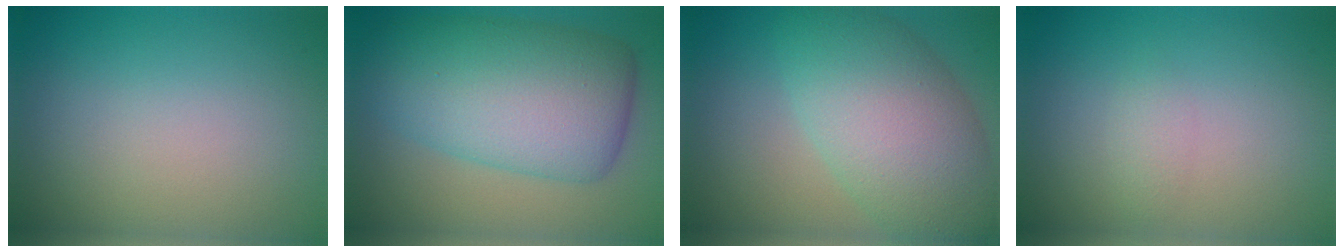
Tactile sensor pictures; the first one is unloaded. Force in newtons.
{"total": 10.5, "press": 10.5, "slide": 0.2}
{"total": 8.4, "press": 8.4, "slide": 0.3}
{"total": 1.0, "press": 1.0, "slide": 0.0}